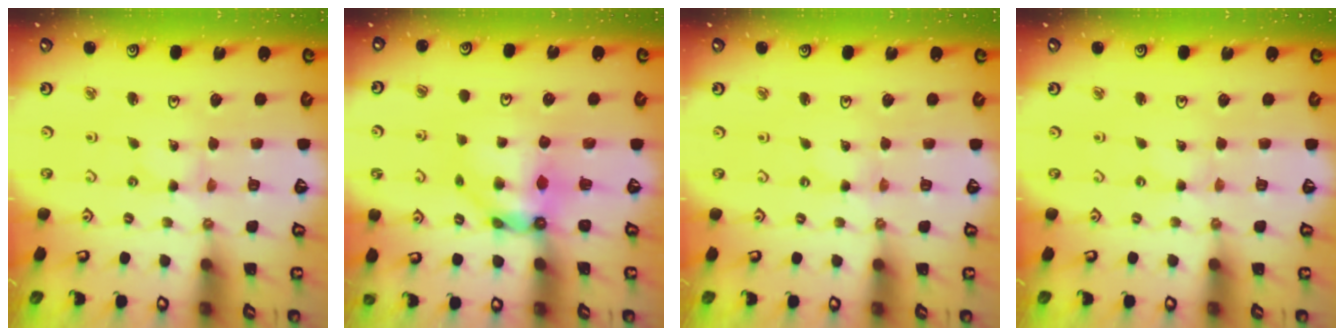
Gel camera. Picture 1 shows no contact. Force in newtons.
{"total": 7.7, "press": 7.6, "slide": 0.6}
{"total": 0.0}
{"total": 0.0}